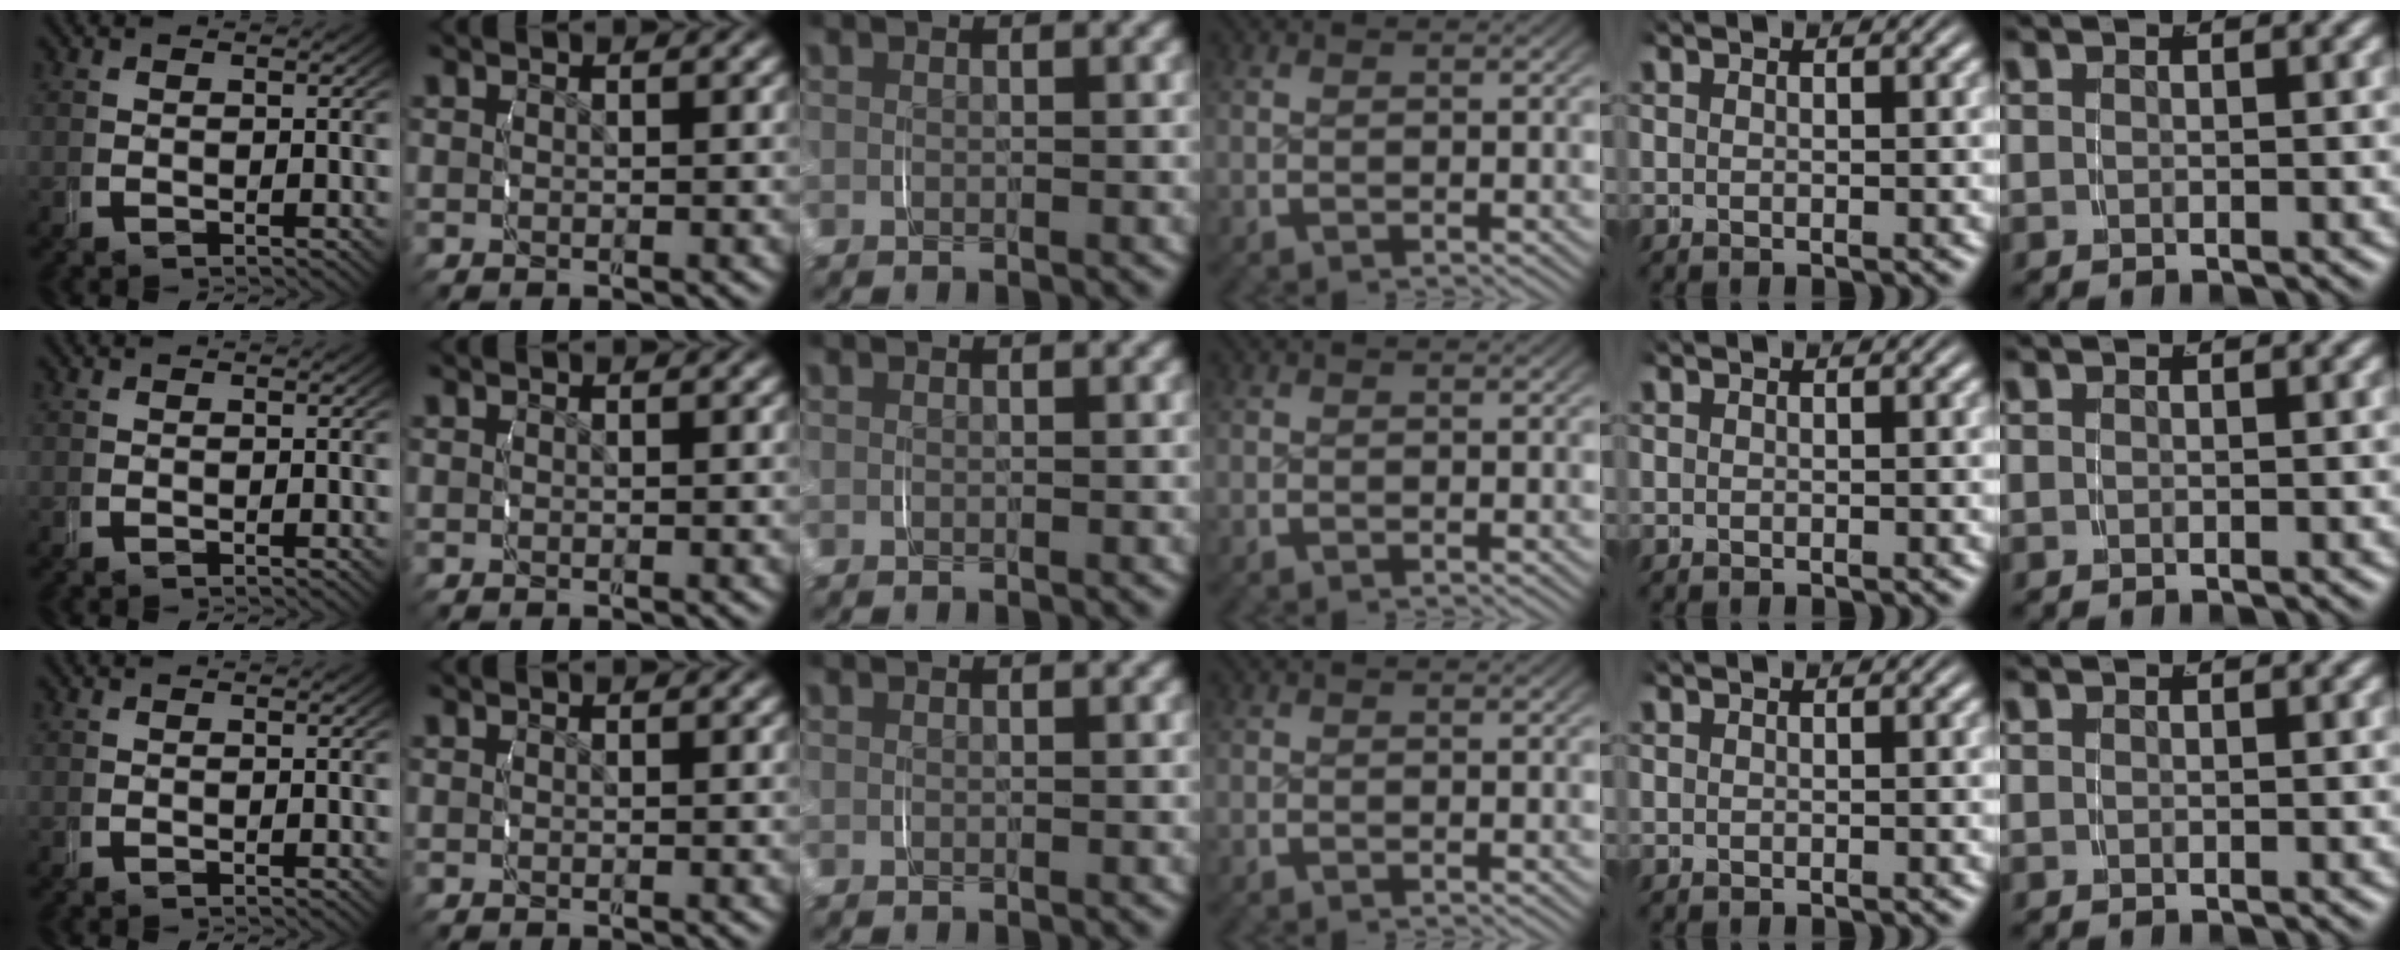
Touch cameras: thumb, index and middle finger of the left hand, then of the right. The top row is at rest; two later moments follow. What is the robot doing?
{"motion": "grasp_and_lifting", "object": "knife"}